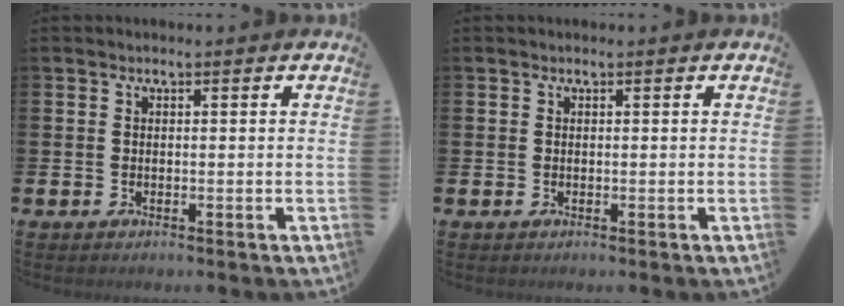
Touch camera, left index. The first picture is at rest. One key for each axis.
{"total": 0.0}